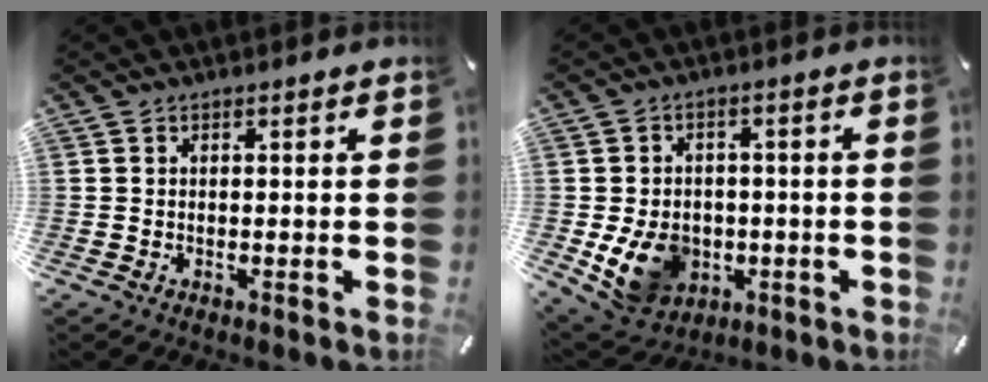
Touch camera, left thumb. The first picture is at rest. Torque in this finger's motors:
{"motor_torque": [0.89, 2.42, 0.37, -0.15, 0.33]}